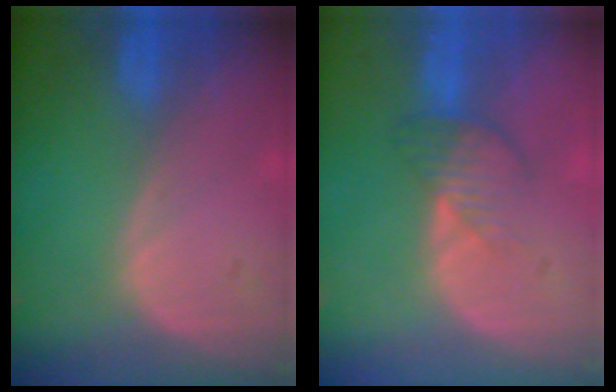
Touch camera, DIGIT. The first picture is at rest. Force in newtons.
{"total": 4.1, "press": 3.5, "slide": 2.0}